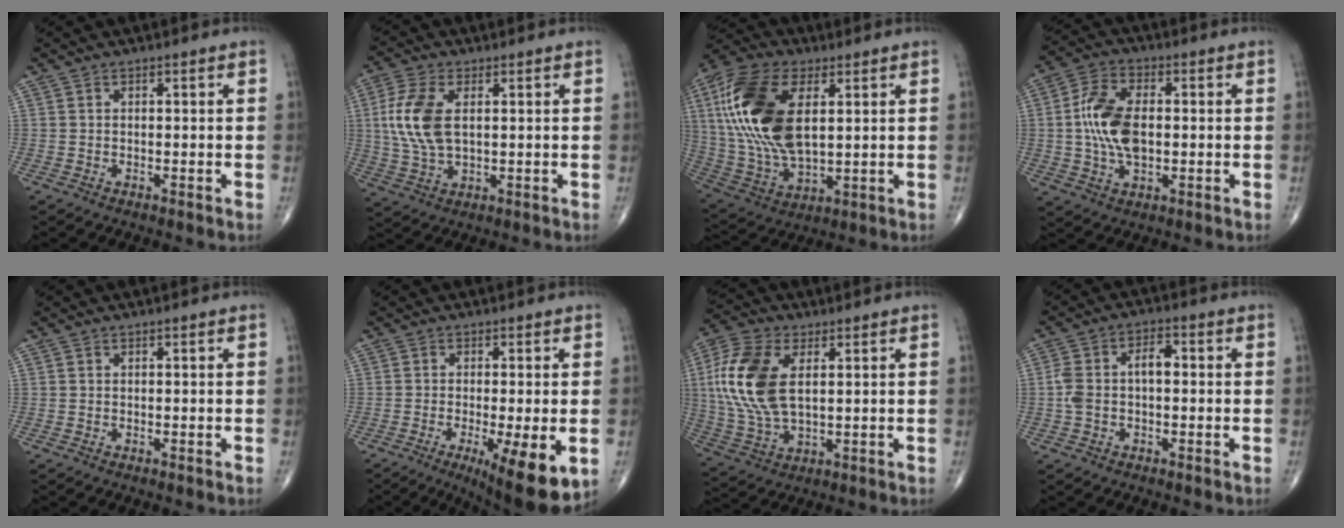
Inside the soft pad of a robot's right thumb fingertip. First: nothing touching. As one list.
[{"total": 10.7, "force": [1.8, 5.7, 8.9], "torque": [-0.202, -0.006, 0.035]}, {"total": 22.3, "force": [5.1, 11.6, 18.4], "torque": [-0.385, -0.016, 0.090]}, {"total": 11.7, "force": [0.0, 6.5, 9.7], "torque": [-0.189, 0.008, -0.001]}, {"total": 0.0}, {"total": 12.5, "force": [-4.0, 3.0, 11.4], "torque": [-0.161, -0.020, -0.053]}, {"total": 16.1, "force": [3.3, 8.7, 13.2], "torque": [-0.293, -0.004, 0.063]}, {"total": 7.0, "force": [-0.2, 3.9, 5.8], "torque": [-0.125, 0.031, -0.006]}]